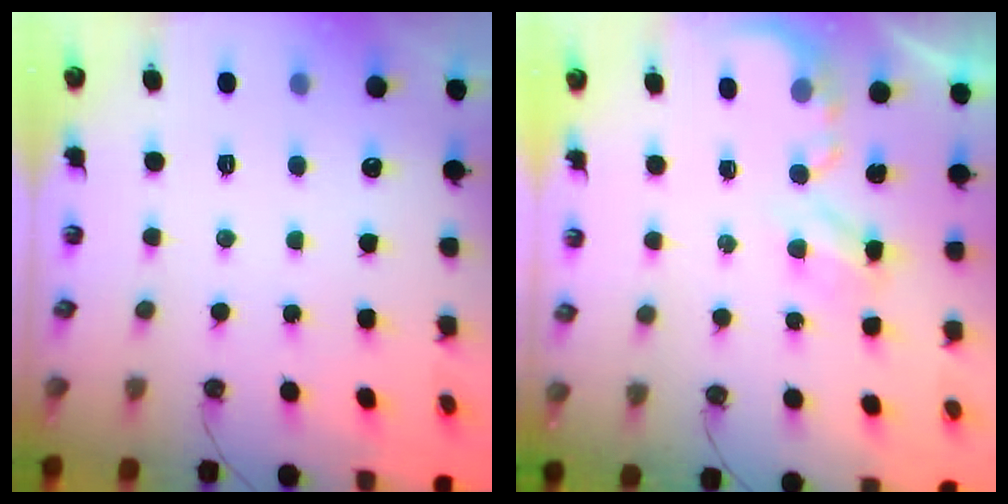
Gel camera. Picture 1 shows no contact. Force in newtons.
{"total": 2.8, "press": 2.8, "slide": 0.4}